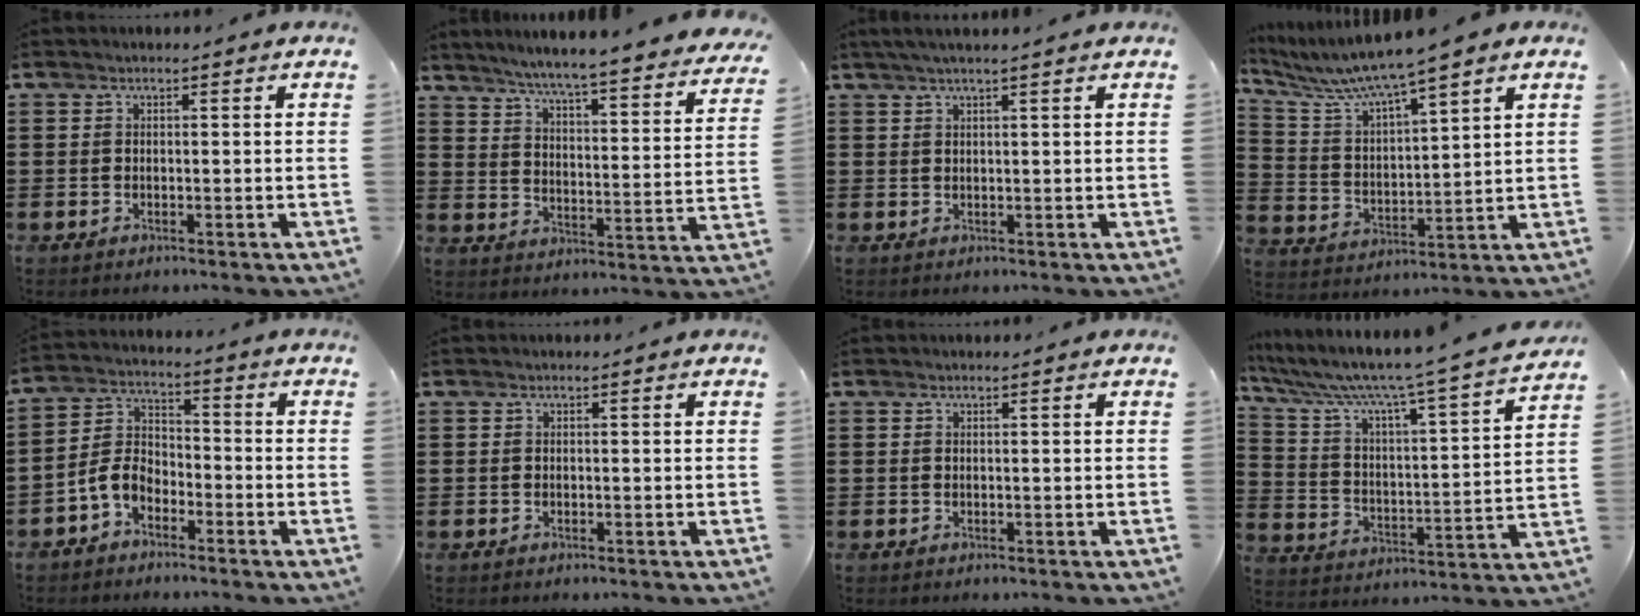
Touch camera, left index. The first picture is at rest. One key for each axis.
{"total": 4.8, "fx": 4.4, "fy": -1.0, "fz": 1.7, "tx": -0.055, "ty": -0.045, "tz": 0.066}
{"total": 1.9, "fx": 1.4, "fy": -0.2, "fz": 1.3, "tx": -0.025, "ty": 0.000, "tz": 0.026}
{"total": 7.1, "fx": 6.2, "fy": -0.3, "fz": 3.4, "tx": -0.094, "ty": -0.037, "tz": 0.102}
{"total": 5.7, "fx": -3.8, "fy": 3.2, "fz": 2.9, "tx": -0.081, "ty": 0.005, "tz": -0.082}
{"total": 0.0}
{"total": 0.0}
{"total": 7.9, "fx": 6.6, "fy": -0.2, "fz": 4.3, "tx": -0.112, "ty": -0.058, "tz": 0.100}